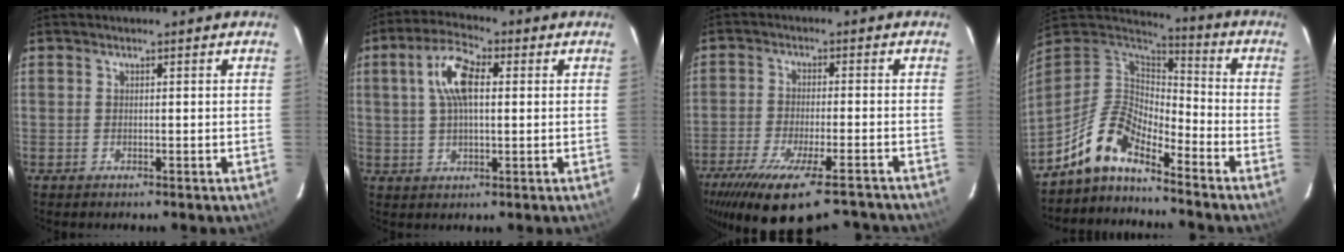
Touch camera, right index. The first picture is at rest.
{"total": 8.5, "force": [1.9, 3.7, 7.4], "torque": [-0.146, 0.020, 0.034]}
{"total": 19.1, "force": [-14.9, 4.4, 11.1], "torque": [-0.215, -0.053, -0.229]}
{"total": 11.1, "force": [-9.1, 3.4, 5.5], "torque": [-0.117, 0.019, -0.189]}